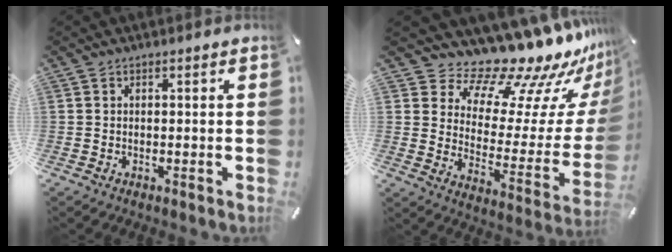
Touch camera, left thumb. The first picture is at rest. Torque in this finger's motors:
{"motor_torque": [1.27, -0.89, 0.01, -0.20, -0.02]}